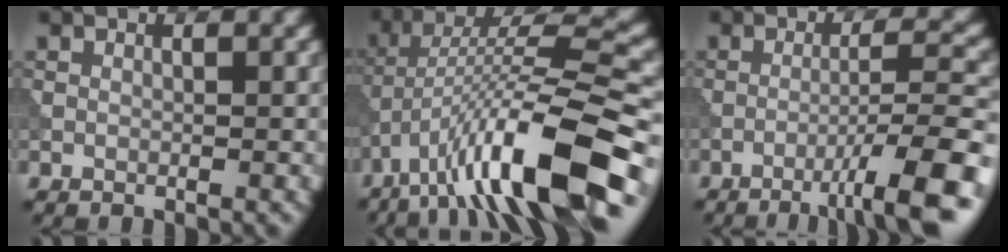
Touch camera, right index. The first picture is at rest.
{"total": 12.9, "force": [-6.5, 3.1, 10.8], "torque": [-0.183, 0.015, -0.111]}
{"total": 8.4, "force": [-4.5, 0.9, 7.0], "torque": [-0.097, 0.018, -0.071]}